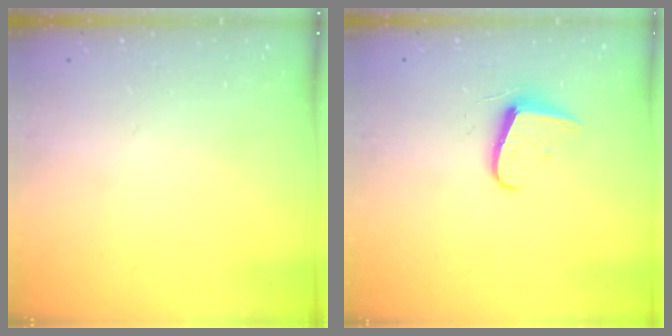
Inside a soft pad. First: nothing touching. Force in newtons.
{"total": 6.8, "press": 6.8, "slide": 0.7}